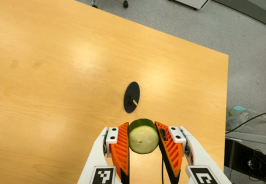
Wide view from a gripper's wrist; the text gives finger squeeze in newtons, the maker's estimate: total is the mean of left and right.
{"total": 9.5, "left": 8.6, "right": 10.5}